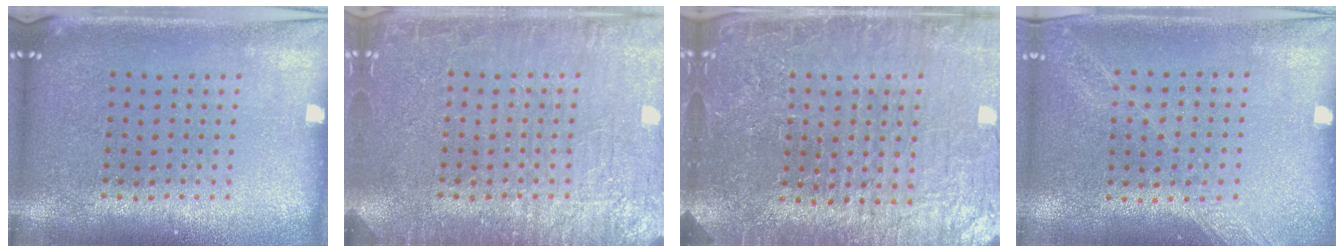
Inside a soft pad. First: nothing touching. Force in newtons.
{"total": 5.3, "press": 5.2, "slide": 0.8}
{"total": 5.1, "press": 4.7, "slide": 2.0}
{"total": 1.3, "press": 1.2, "slide": 0.2}